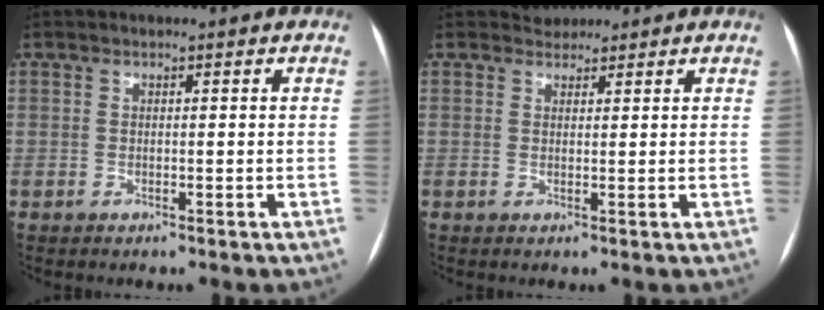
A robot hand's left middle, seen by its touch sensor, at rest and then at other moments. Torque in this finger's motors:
{"motor_torque": [0.00, 0.00, -0.02, -0.01]}